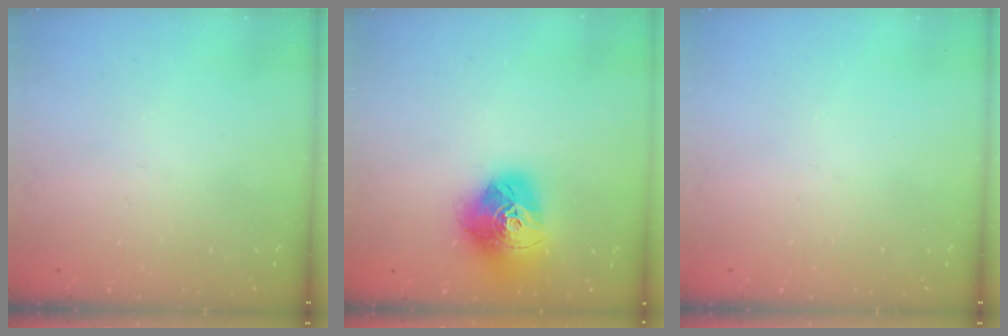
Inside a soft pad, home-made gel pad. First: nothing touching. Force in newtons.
{"total": 17.6, "press": 17.6, "slide": 1.6}
{"total": 0.0}